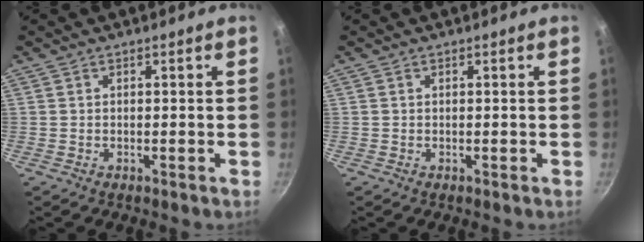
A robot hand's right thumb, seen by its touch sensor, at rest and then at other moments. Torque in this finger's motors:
{"motor_torque": [-0.38, 0.01, -0.09, 0.01, 0.03]}